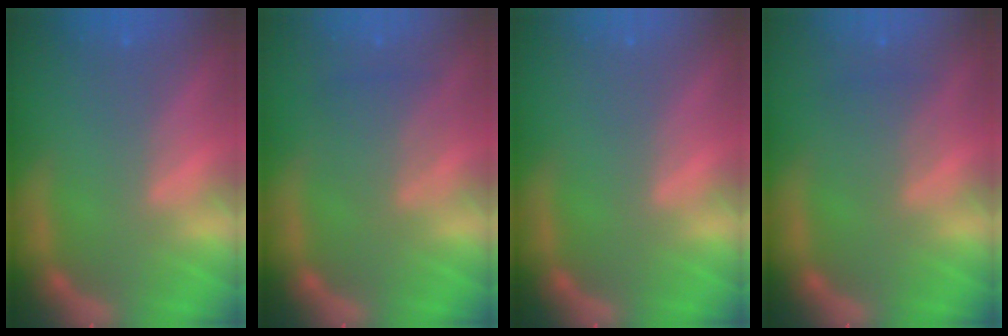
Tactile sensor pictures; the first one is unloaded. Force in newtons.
{"total": 3.0}
{"total": 0.0}
{"total": 2.0}